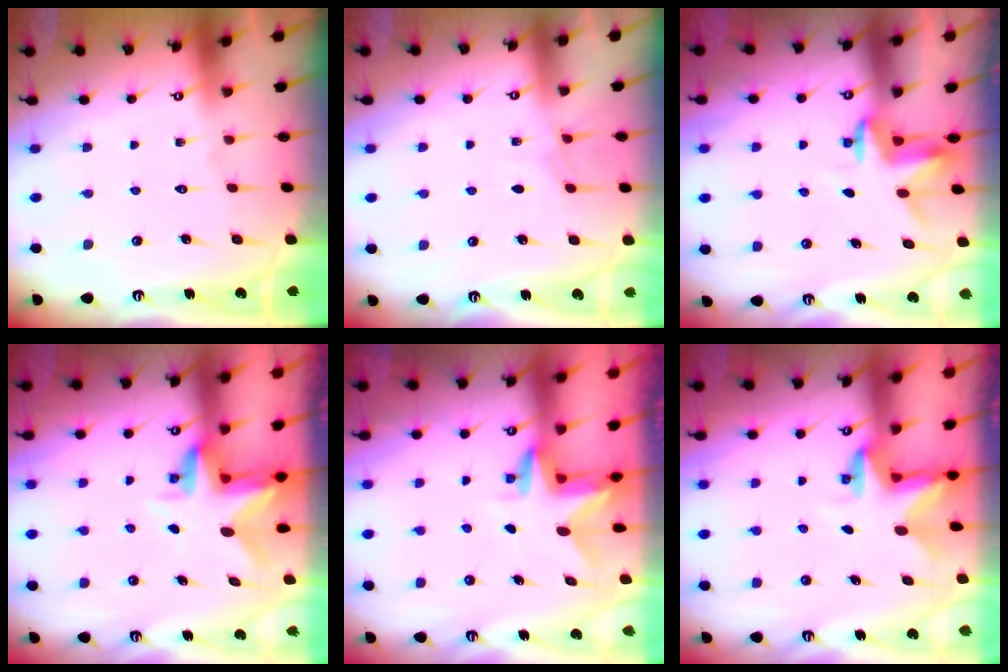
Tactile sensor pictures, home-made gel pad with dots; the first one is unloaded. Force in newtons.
{"total": 3.4, "press": 3.4, "slide": 0.5}
{"total": 3.4, "press": 3.4, "slide": 0.3}
{"total": 4.2, "press": 4.2, "slide": 0.5}
{"total": 2.9, "press": 2.9, "slide": 0.2}
{"total": 2.8, "press": 2.8, "slide": 0.2}